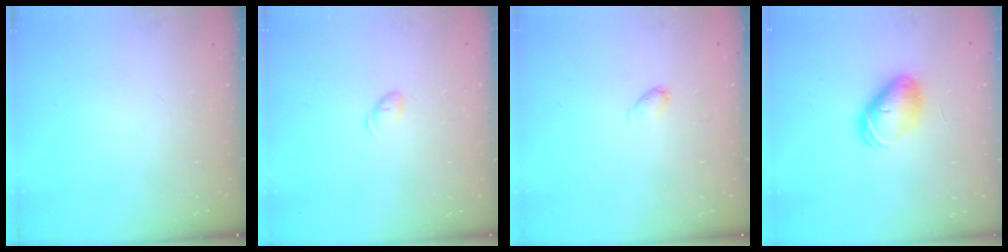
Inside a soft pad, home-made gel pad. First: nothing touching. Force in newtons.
{"total": 5.1, "press": 5.0, "slide": 1.0}
{"total": 3.1, "press": 3.1, "slide": 0.6}
{"total": 8.5, "press": 8.5, "slide": 1.0}